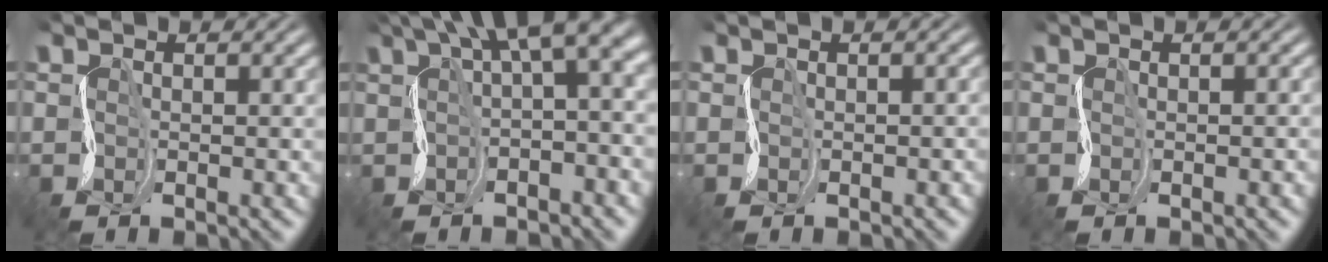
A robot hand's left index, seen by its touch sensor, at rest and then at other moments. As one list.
[{"total": 9.2, "force": [3.8, 3.0, 7.8], "torque": [-0.107, 0.024, 0.059]}, {"total": 0.9, "force": [-0.3, 0.5, 0.7], "torque": [-0.003, 0.001, -0.004]}, {"total": 0.9, "force": [-0.3, 0.4, 0.8], "torque": [-0.002, 0.001, -0.003]}]